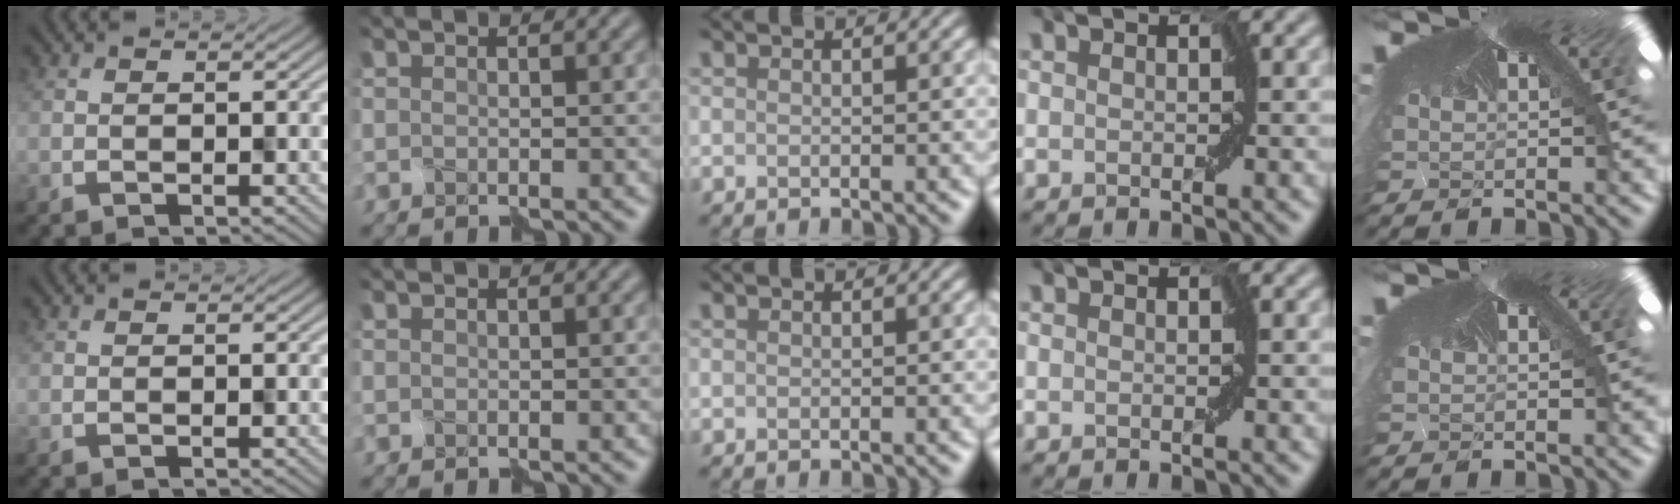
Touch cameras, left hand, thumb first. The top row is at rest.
{}